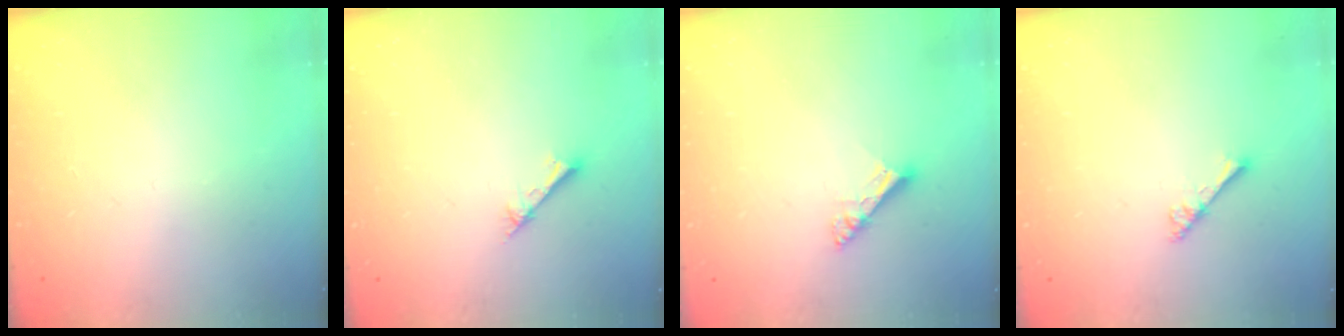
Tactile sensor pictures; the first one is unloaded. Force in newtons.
{"total": 1.6, "press": 1.6, "slide": 0.2}
{"total": 5.5, "press": 5.5, "slide": 0.1}
{"total": 3.3, "press": 3.3, "slide": 0.5}